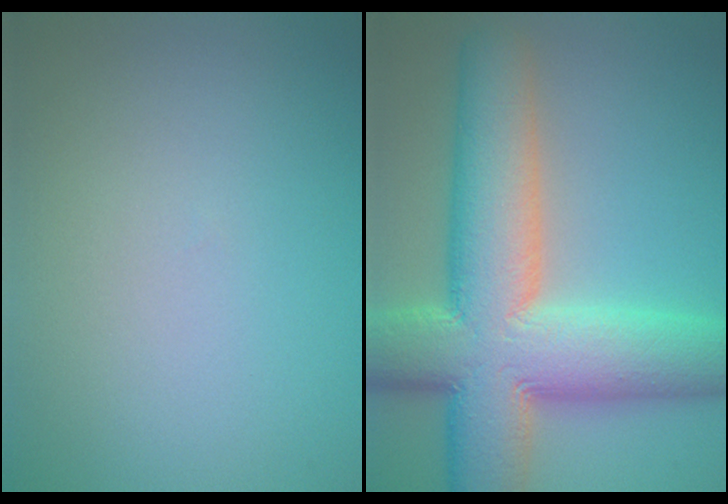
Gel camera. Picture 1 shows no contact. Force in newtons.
{"total": 13.8, "press": 13.7, "slide": 0.9}